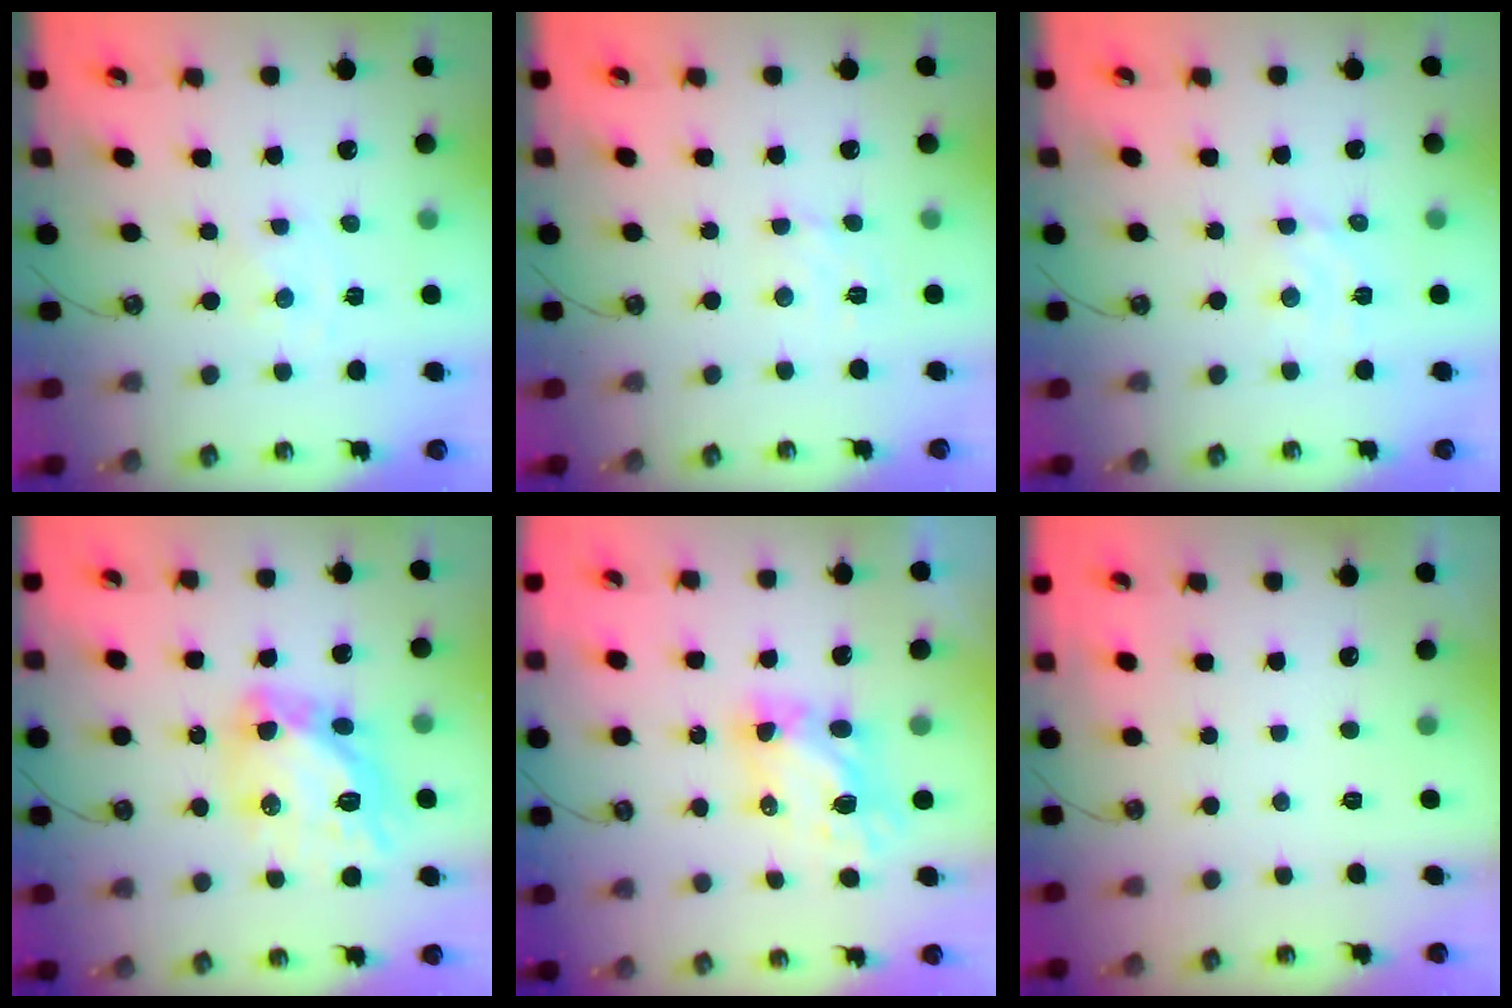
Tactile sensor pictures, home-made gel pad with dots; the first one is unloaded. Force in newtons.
{"total": 2.9, "press": 2.9, "slide": 0.2}
{"total": 3.3, "press": 3.3, "slide": 0.3}
{"total": 15.3, "press": 15.2, "slide": 1.4}
{"total": 5.9, "press": 5.9, "slide": 0.2}
{"total": 0.0}